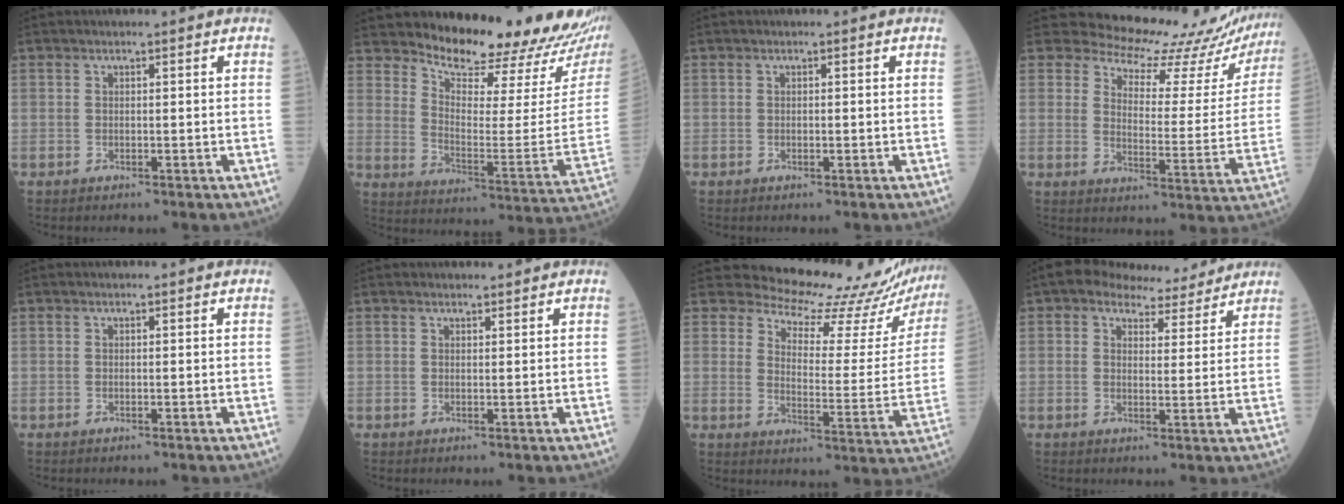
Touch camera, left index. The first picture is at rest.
{"total": 19.8, "force": [18.3, 2.0, 7.4], "torque": [-0.115, -0.102, 0.239]}
{"total": 0.0}
{"total": 18.8, "force": [18.3, 3.4, 2.8], "torque": [-0.031, -0.087, 0.199]}
{"total": 0.0}
{"total": 1.6, "force": [1.6, 0.3, 0.1], "torque": [-0.008, 0.005, 0.024]}
{"total": 19.2, "force": [18.7, 2.3, 3.5], "torque": [-0.050, -0.102, 0.209]}
{"total": 8.1, "force": [7.1, 3.1, 2.4], "torque": [-0.032, 0.013, 0.089]}